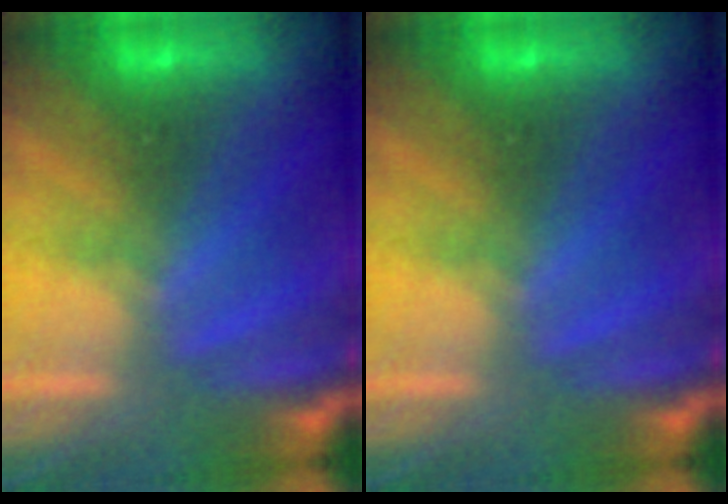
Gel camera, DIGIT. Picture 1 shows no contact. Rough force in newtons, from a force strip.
{"total": 0.0}